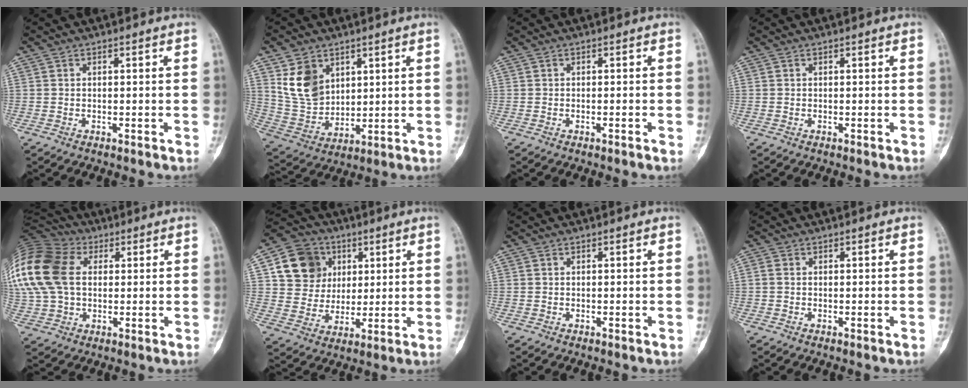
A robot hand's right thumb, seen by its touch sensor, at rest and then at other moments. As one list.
[{"total": 11.4, "force": [5.1, 8.2, 6.1], "torque": [-0.092, -0.025, 0.120]}, {"total": 0.6, "force": [-0.3, 0.1, 0.5], "torque": [-0.012, 0.003, -0.002]}, {"total": 0.0}, {"total": 25.3, "force": [5.9, 17.7, 17.1], "torque": [-0.416, 0.054, 0.114]}, {"total": 13.5, "force": [4.6, 11.7, 5.0], "torque": [-0.054, -0.003, 0.084]}, {"total": 0.0}, {"total": 0.8, "force": [0.0, 0.6, 0.6], "torque": [-0.011, 0.001, -0.002]}]